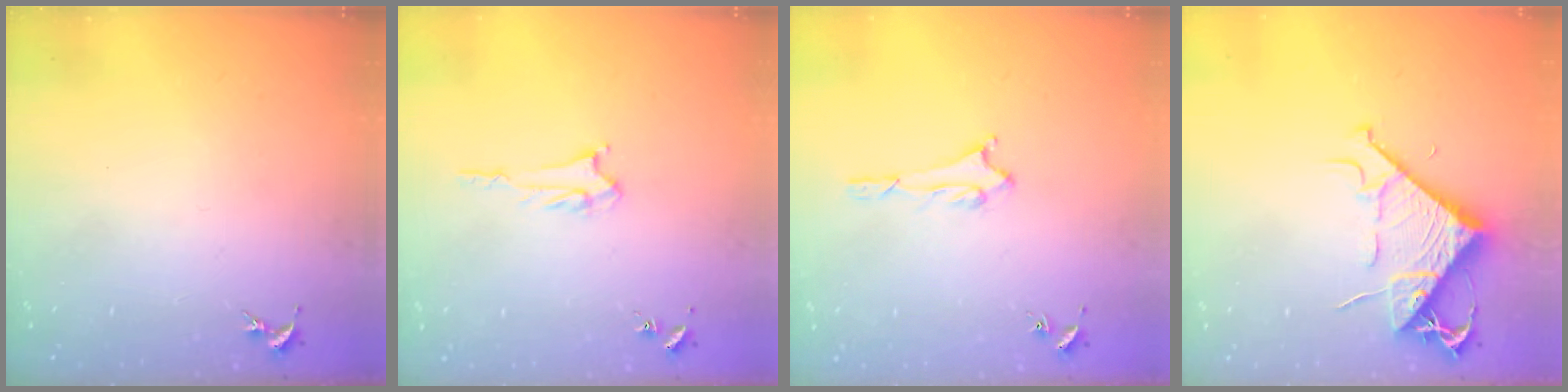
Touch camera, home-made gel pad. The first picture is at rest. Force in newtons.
{"total": 2.6, "press": 2.6, "slide": 0.3}
{"total": 1.6, "press": 1.6, "slide": 0.2}
{"total": 8.2, "press": 8.1, "slide": 1.1}